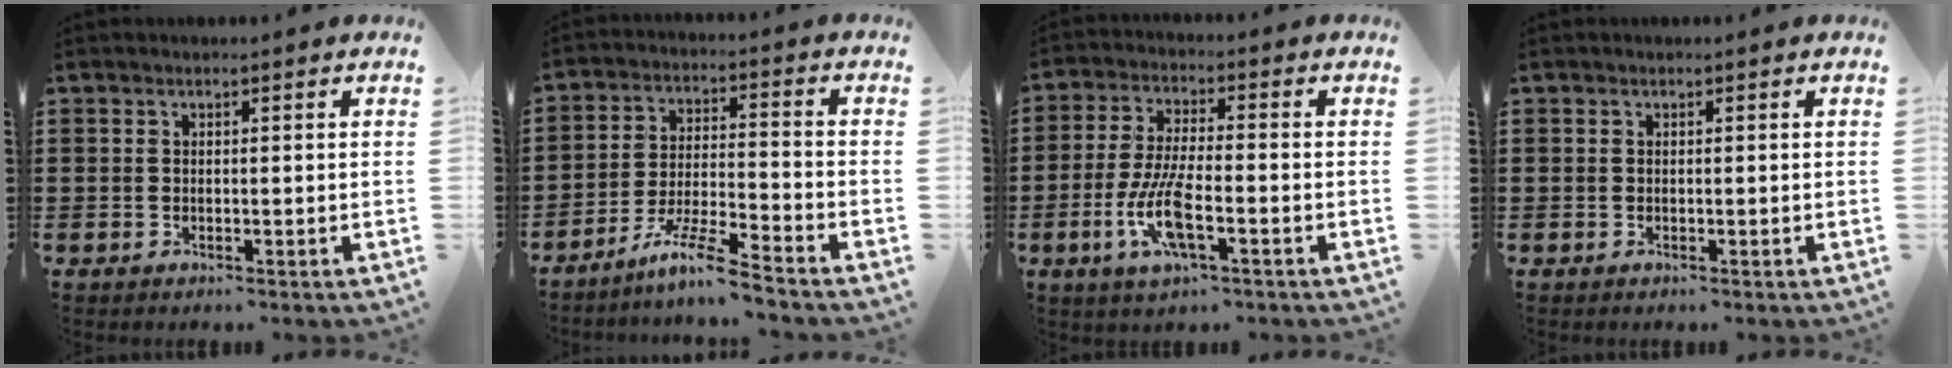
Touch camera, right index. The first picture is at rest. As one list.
[{"total": 8.0, "force": [-6.7, -0.2, 4.4], "torque": [-0.098, -0.008, -0.133]}, {"total": 8.6, "force": [-3.2, 2.3, 7.6], "torque": [-0.170, -0.017, -0.062]}, {"total": 0.0}]